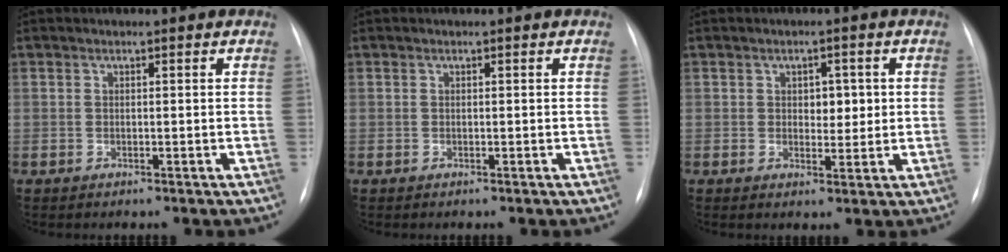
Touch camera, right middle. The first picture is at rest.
{"total": 0.0}
{"total": 3.4, "force": [0.7, 2.2, 2.5], "torque": [-0.026, 0.003, 0.011]}